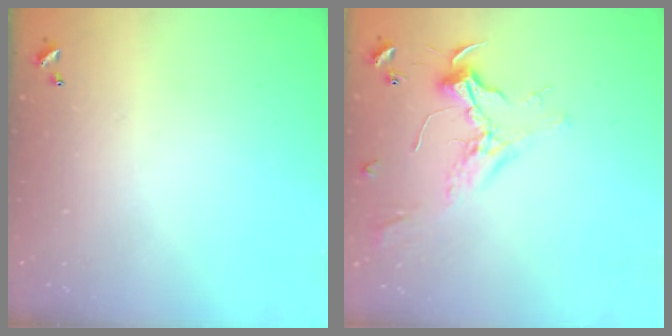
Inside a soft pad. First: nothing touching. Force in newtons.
{"total": 2.4, "press": 2.3, "slide": 0.9}